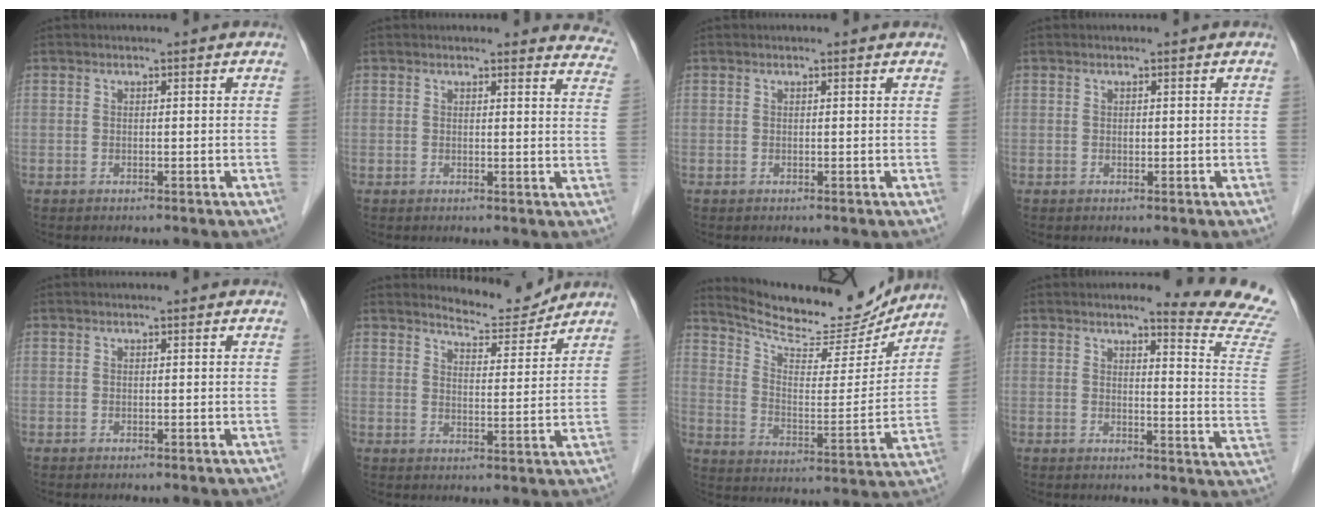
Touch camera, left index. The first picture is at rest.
{"total": 8.0, "force": [7.8, 1.6, 0.5], "torque": [0.036, -0.038, 0.040]}
{"total": 0.5, "force": [0.5, 0.1, 0.1], "torque": [-0.008, -0.001, 0.003]}
{"total": 0.0}
{"total": 0.0}
{"total": 5.9, "force": [5.9, 0.5, 0.2], "torque": [-0.013, -0.017, 0.088]}
{"total": 17.9, "force": [16.8, 3.5, 5.3], "torque": [-0.091, -0.021, 0.253]}
{"total": 12.3, "force": [11.8, -1.0, 3.2], "torque": [-0.030, -0.103, 0.109]}